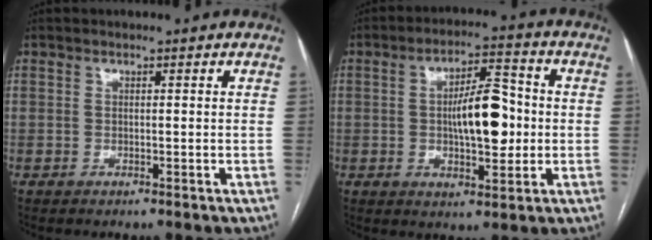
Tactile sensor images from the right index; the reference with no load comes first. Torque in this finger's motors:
{"motor_torque": [0.87, -0.02, 0.45, 0.09]}